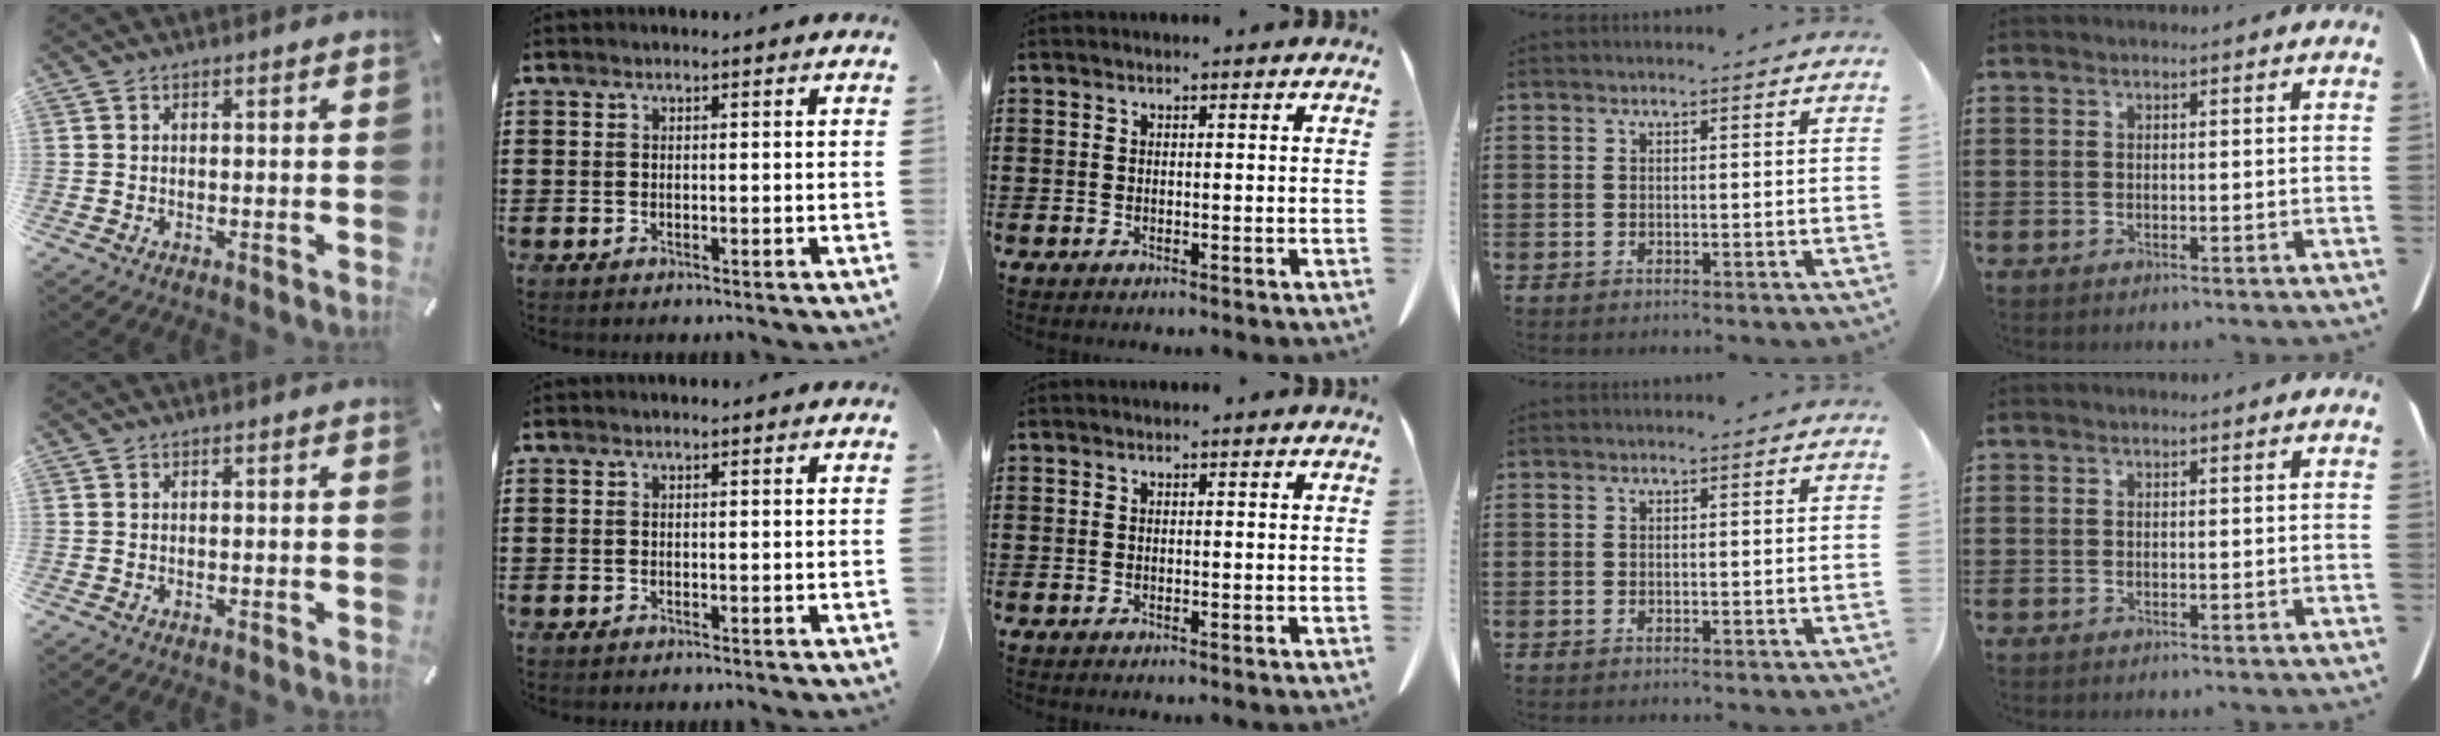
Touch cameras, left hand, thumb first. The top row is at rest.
{}